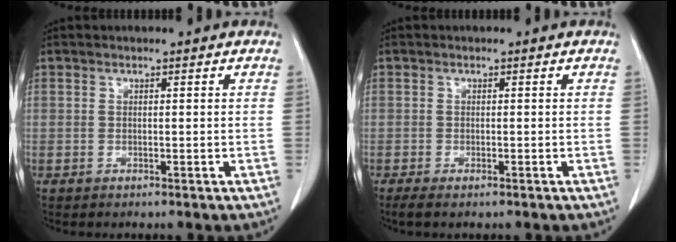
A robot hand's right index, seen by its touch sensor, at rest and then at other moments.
{"total": 2.7, "force": [-2.0, 0.7, 1.6], "torque": [-0.026, -0.007, -0.027]}